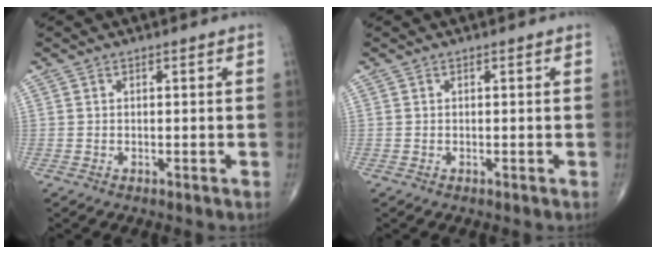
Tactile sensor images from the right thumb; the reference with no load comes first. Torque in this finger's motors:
{"motor_torque": [0.00, 0.00, 0.00, 0.00, 0.00]}